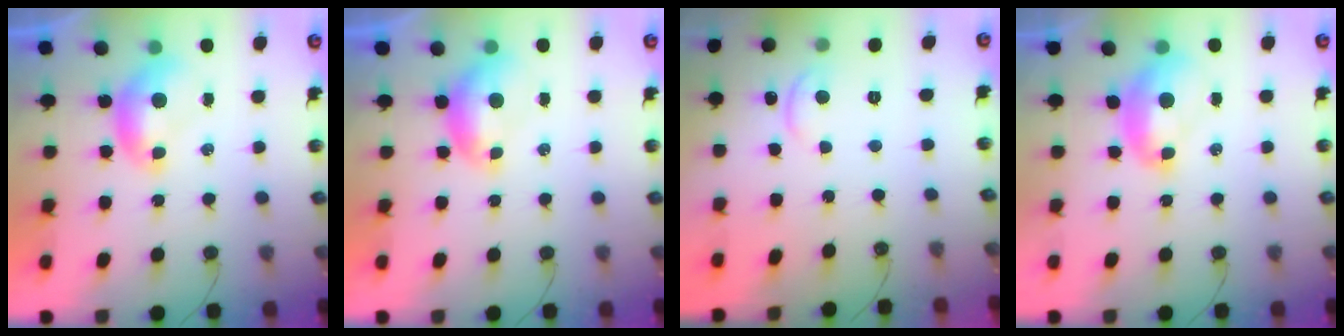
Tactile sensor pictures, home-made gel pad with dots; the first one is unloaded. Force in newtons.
{"total": 0.5, "press": 0.5, "slide": 0.2}
{"total": 0.6, "press": 0.2, "slide": 0.6}
{"total": 2.1, "press": 2.0, "slide": 0.7}